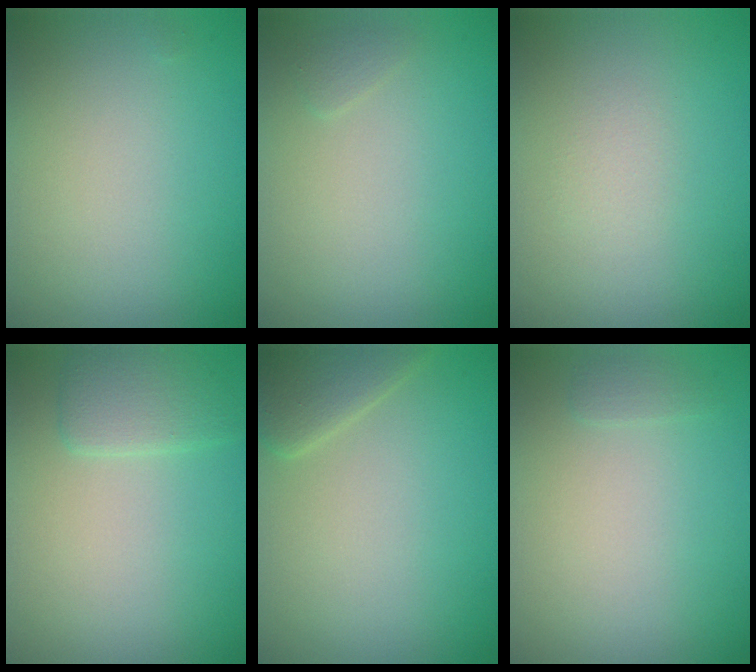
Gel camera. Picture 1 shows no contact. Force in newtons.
{"total": 0.6, "press": 0.6, "slide": 0.0}
{"total": 0.9, "press": 0.8, "slide": 0.1}
{"total": 2.0, "press": 2.0, "slide": 0.3}
{"total": 2.6, "press": 2.6, "slide": 0.2}
{"total": 0.7, "press": 0.7, "slide": 0.1}